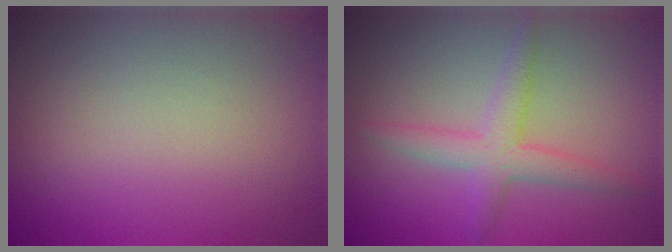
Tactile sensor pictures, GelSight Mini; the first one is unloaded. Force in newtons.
{"total": 2.9, "press": 2.9, "slide": 0.2}